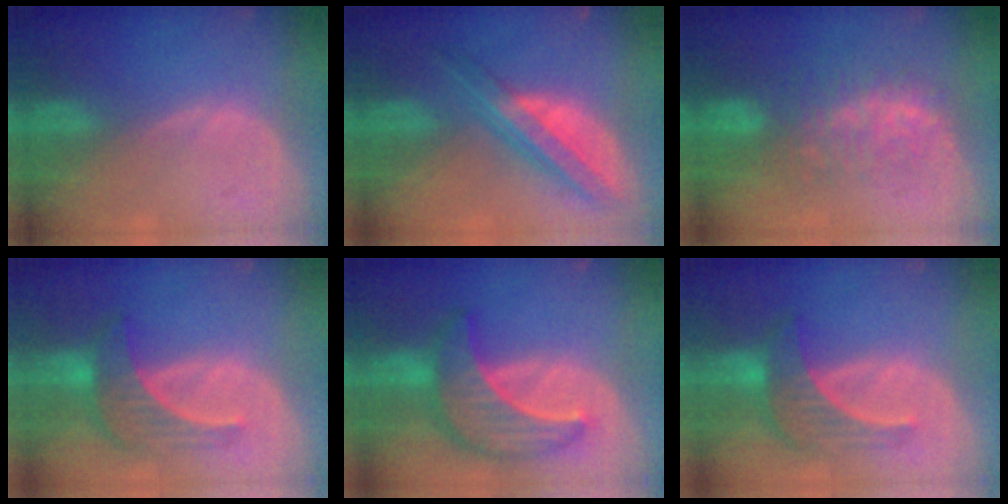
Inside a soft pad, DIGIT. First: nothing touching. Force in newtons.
{"total": 8.0, "press": 6.8, "slide": 4.3}
{"total": 7.8, "press": 7.7, "slide": 1.3}
{"total": 7.3, "press": 6.7, "slide": 2.9}
{"total": 9.6, "press": 9.6, "slide": 0.8}
{"total": 7.3, "press": 6.7, "slide": 2.9}